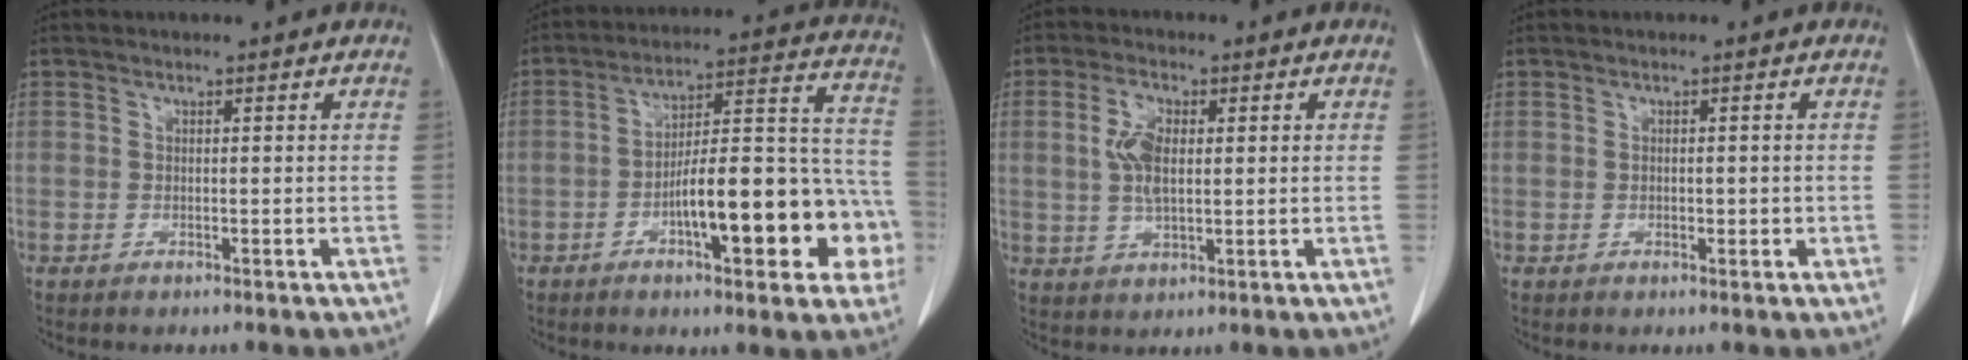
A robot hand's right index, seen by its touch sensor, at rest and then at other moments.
{"total": 19.6, "force": [-6.1, 5.4, 17.8], "torque": [-0.200, 0.045, -0.076]}
{"total": 6.3, "force": [1.0, 2.8, 5.5], "torque": [-0.123, 0.011, 0.022]}
{"total": 1.6, "force": [-0.2, 0.9, 1.3], "torque": [-0.025, -0.001, 0.000]}